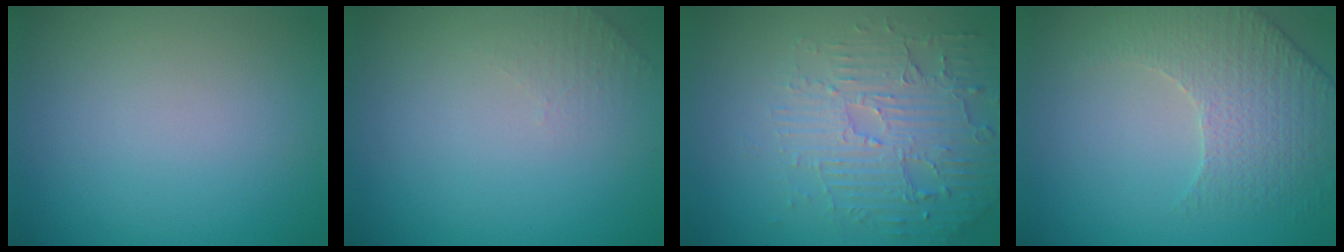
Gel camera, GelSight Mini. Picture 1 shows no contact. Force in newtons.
{"total": 1.3, "press": 1.2, "slide": 0.3}
{"total": 5.3, "press": 3.8, "slide": 3.7}
{"total": 3.1, "press": 3.0, "slide": 1.0}